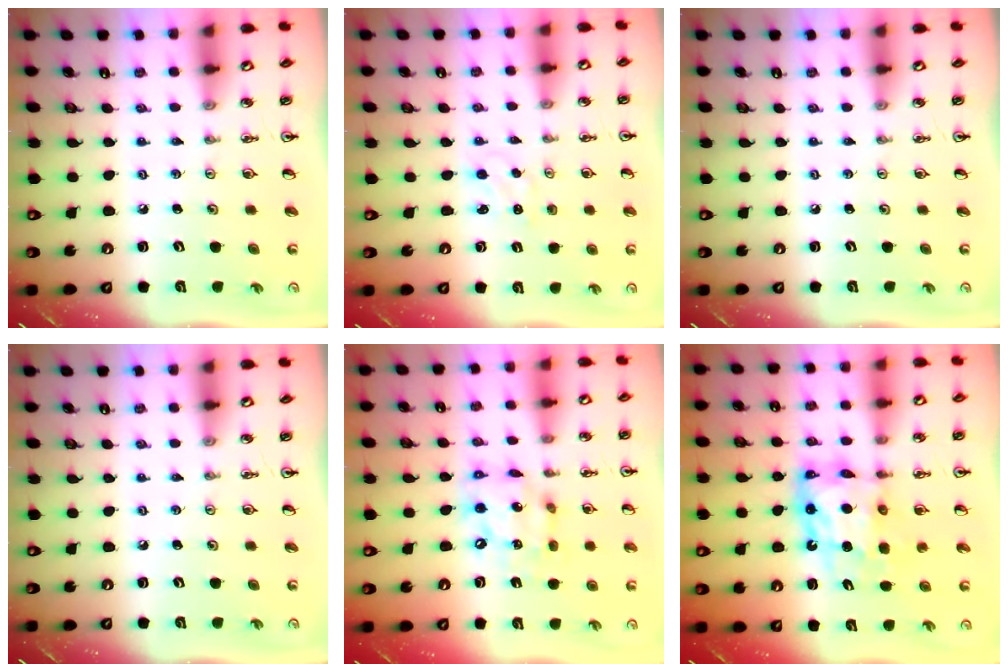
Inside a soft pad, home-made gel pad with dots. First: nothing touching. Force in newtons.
{"total": 1.2, "press": 1.1, "slide": 0.2}
{"total": 0.0}
{"total": 0.0}
{"total": 12.1, "press": 12.0, "slide": 1.5}
{"total": 11.3, "press": 11.2, "slide": 1.0}